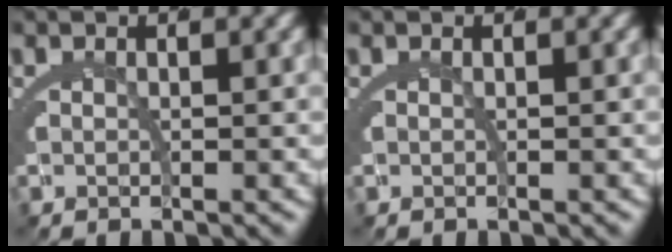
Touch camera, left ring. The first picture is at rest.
{"total": 0.0}